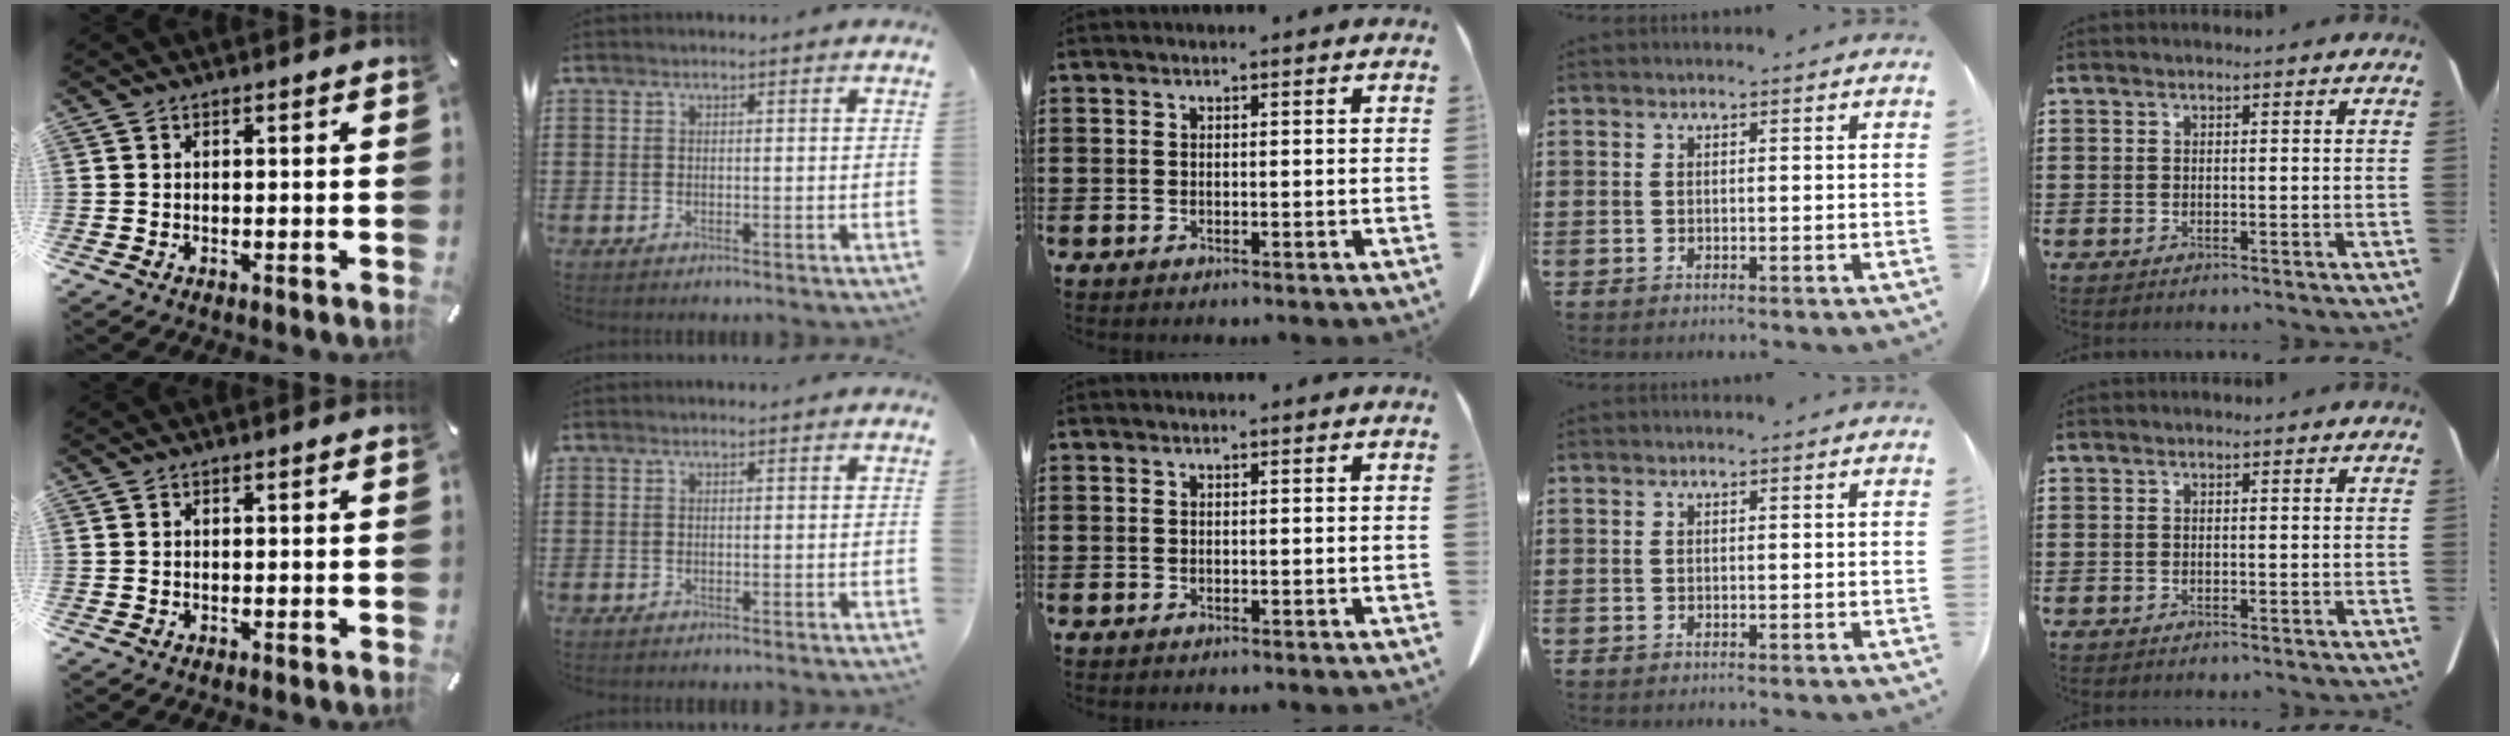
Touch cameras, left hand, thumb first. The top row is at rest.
{}